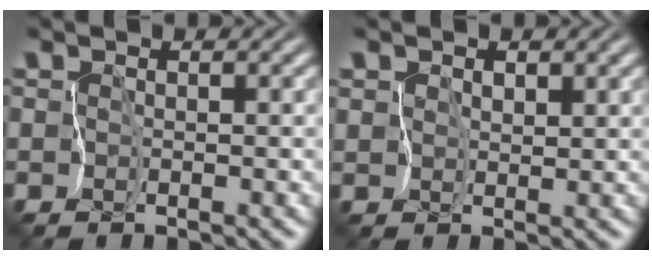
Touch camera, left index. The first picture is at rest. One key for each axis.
{"total": 3.3, "fx": 2.3, "fy": 2.0, "fz": 1.0, "tx": -0.009, "ty": 0.017, "tz": 0.028}